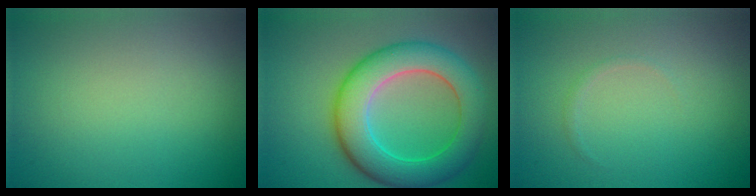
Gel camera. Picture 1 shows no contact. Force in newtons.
{"total": 8.5, "press": 8.5, "slide": 0.3}
{"total": 0.5, "press": 0.5, "slide": 0.1}